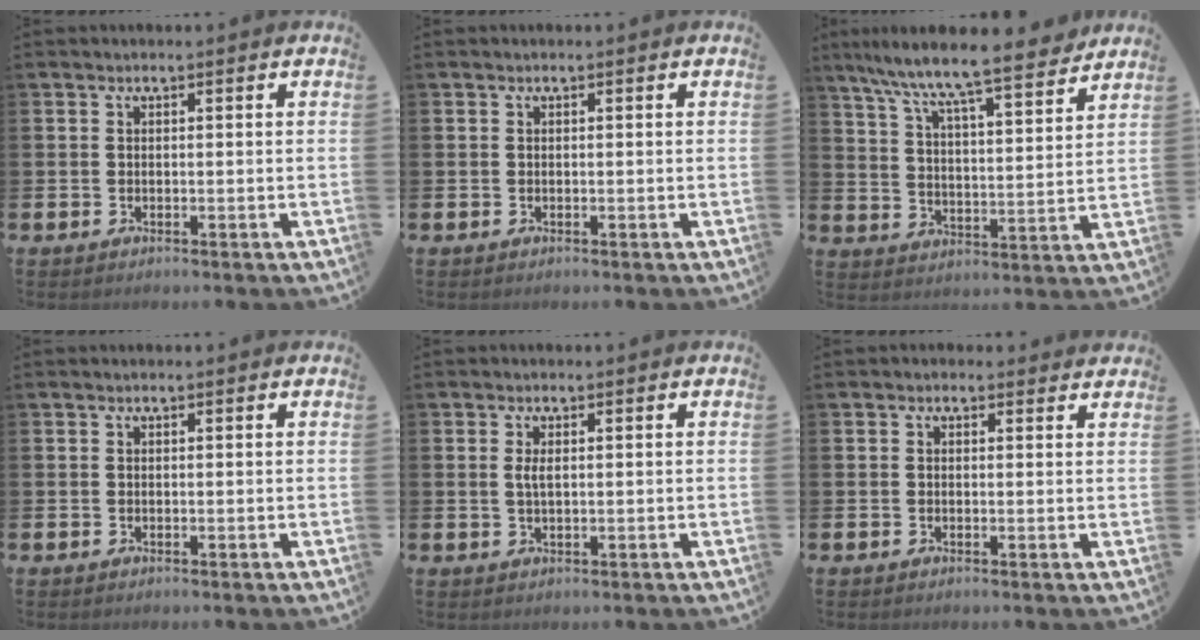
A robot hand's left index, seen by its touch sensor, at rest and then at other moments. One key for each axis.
{"total": 0.0}
{"total": 9.7, "fx": 9.0, "fy": 0.4, "fz": 3.7, "tx": -0.104, "ty": -0.065, "tz": 0.151}
{"total": 0.0}
{"total": 1.7, "fx": 0.5, "fy": 0.5, "fz": 1.6, "tx": -0.032, "ty": 0.003, "tz": 0.006}
{"total": 0.9, "fx": 0.7, "fy": 0.6, "fz": 0.1, "tx": 0.009, "ty": 0.003, "tz": 0.010}